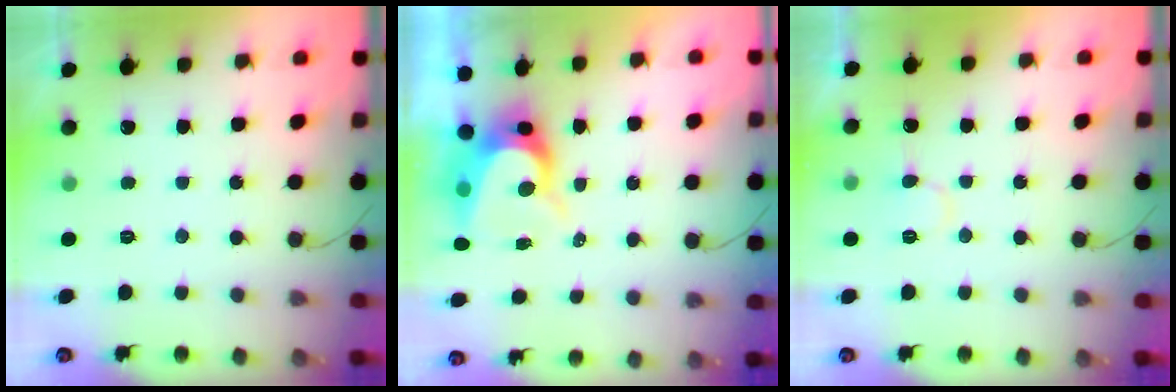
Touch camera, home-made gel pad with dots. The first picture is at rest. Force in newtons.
{"total": 8.0, "press": 7.9, "slide": 0.7}
{"total": 8.6, "press": 8.6, "slide": 0.5}